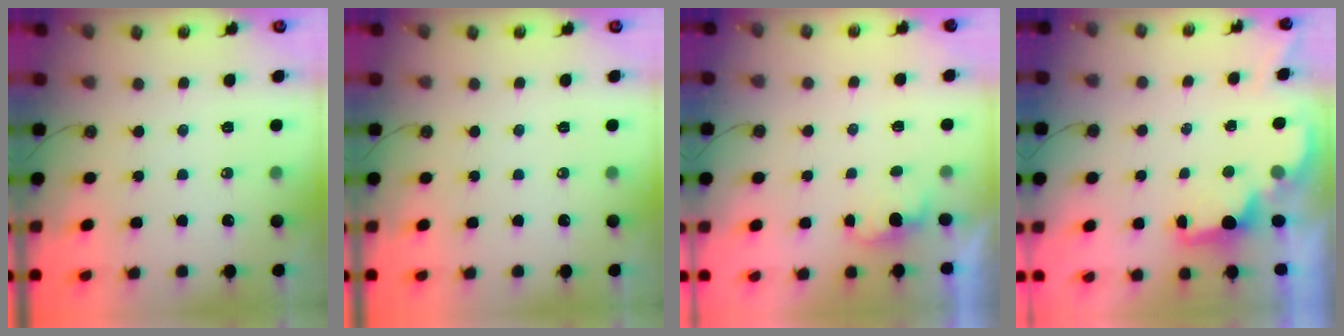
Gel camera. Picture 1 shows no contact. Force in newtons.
{"total": 0.0}
{"total": 1.1, "press": 0.8, "slide": 0.7}
{"total": 1.6, "press": 1.4, "slide": 0.7}